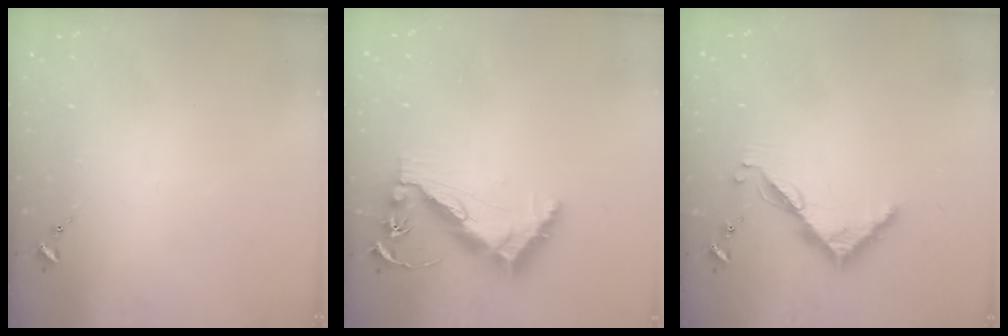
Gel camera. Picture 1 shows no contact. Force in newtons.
{"total": 12.8, "press": 12.8, "slide": 0.8}
{"total": 7.5, "press": 7.4, "slide": 0.6}